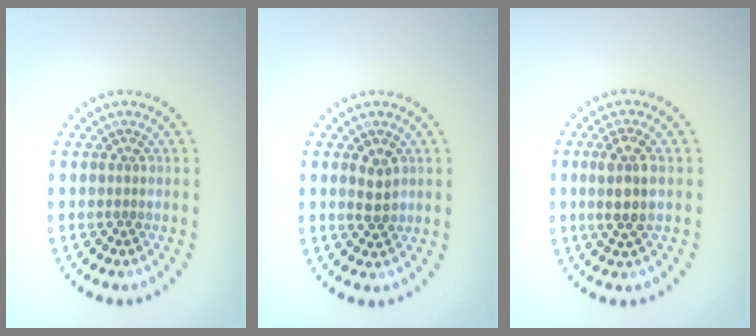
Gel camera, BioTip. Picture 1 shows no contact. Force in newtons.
{"total": 1.9, "press": 1.8, "slide": 0.4}
{"total": 2.8, "press": 2.5, "slide": 1.1}